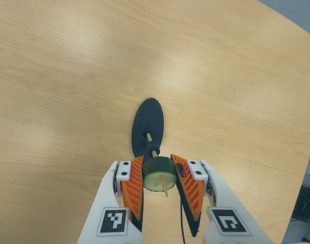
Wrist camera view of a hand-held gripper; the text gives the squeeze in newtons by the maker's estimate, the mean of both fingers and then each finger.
{"total": 11.3, "left": 11.2, "right": 11.5}